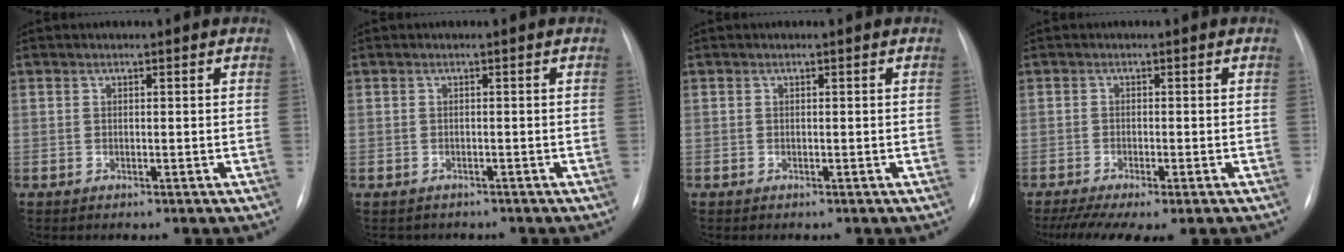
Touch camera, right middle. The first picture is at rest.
{"total": 2.4, "force": [-2.1, 1.2, -0.1], "torque": [-0.003, 0.002, -0.026]}
{"total": 0.0}
{"total": 8.6, "force": [-6.3, 1.7, 5.7], "torque": [-0.094, -0.016, -0.099]}